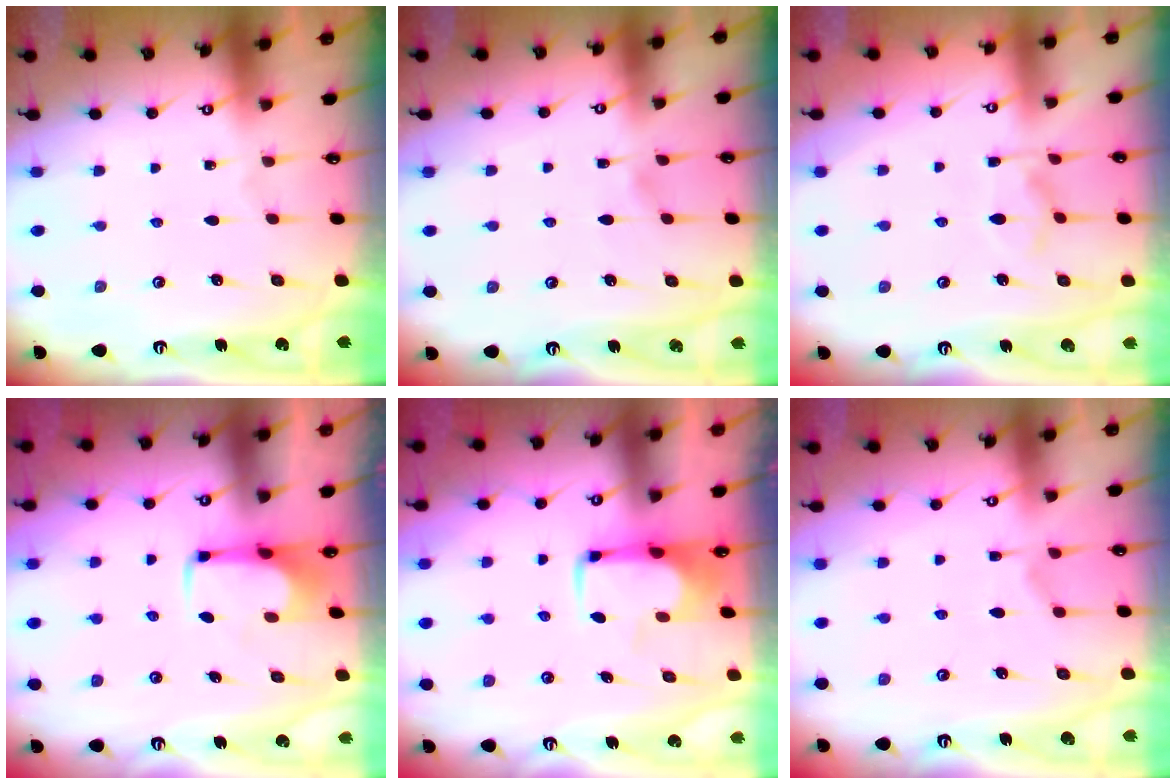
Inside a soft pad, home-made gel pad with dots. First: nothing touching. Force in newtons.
{"total": 4.0, "press": 3.9, "slide": 0.5}
{"total": 7.6, "press": 7.6, "slide": 1.0}
{"total": 2.0, "press": 2.0, "slide": 0.2}
{"total": 1.6, "press": 1.5, "slide": 0.4}
{"total": 1.6, "press": 0.9, "slide": 1.4}